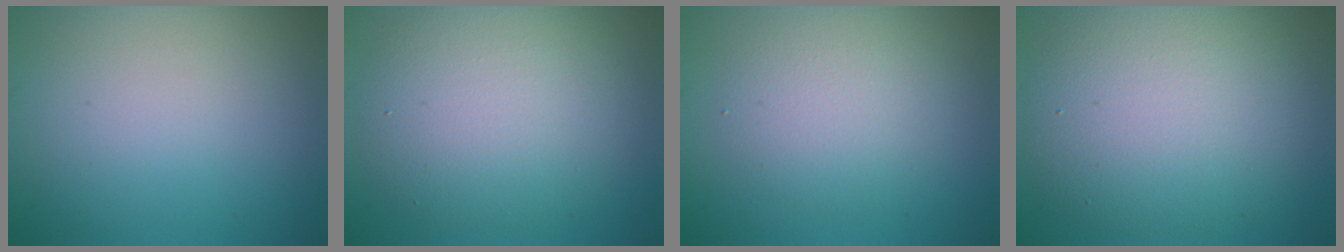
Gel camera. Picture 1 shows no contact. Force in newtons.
{"total": 7.1, "press": 7.1, "slide": 0.6}
{"total": 3.5, "press": 3.5, "slide": 0.3}
{"total": 9.4, "press": 9.4, "slide": 0.4}